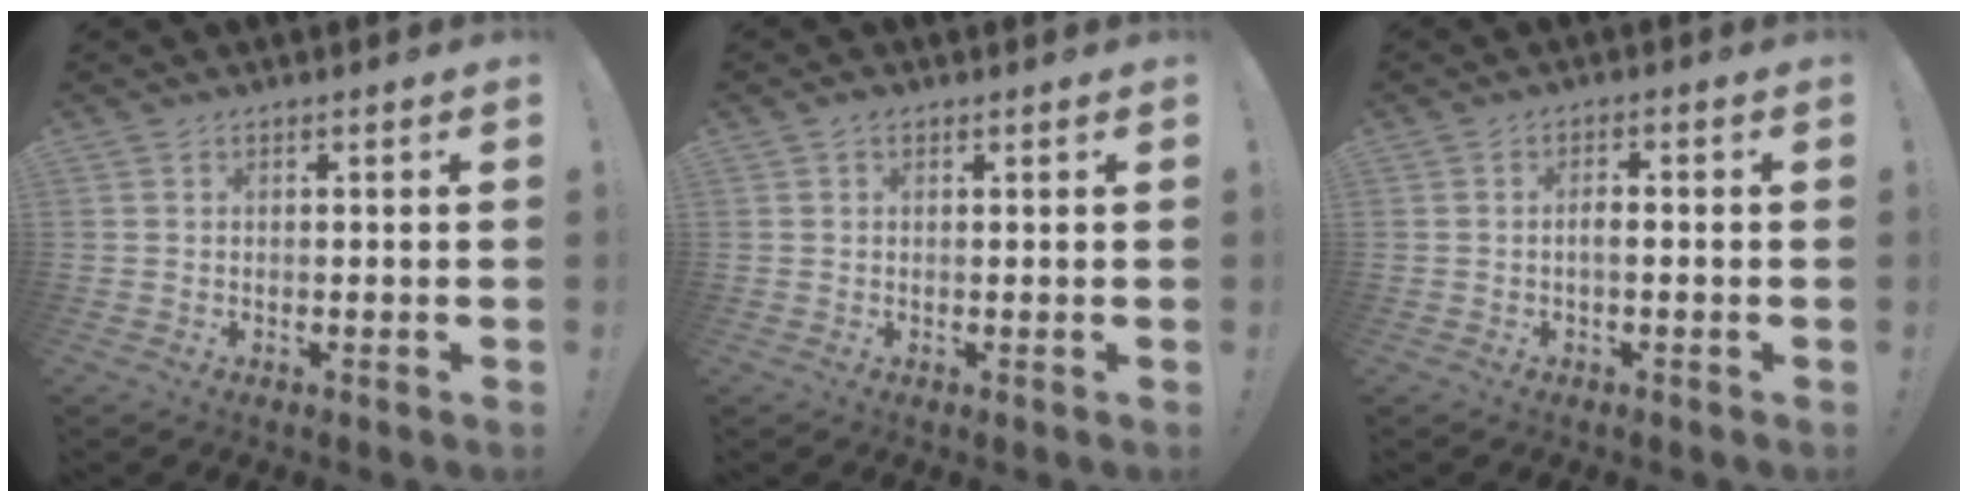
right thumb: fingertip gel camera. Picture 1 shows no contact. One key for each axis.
{"total": 0.9, "fx": 0.5, "fy": 0.5, "fz": 0.4, "tx": -0.009, "ty": 0.002, "tz": 0.009}
{"total": 2.7, "fx": -0.8, "fy": 0.8, "fz": 2.4, "tx": -0.047, "ty": 0.006, "tz": -0.013}